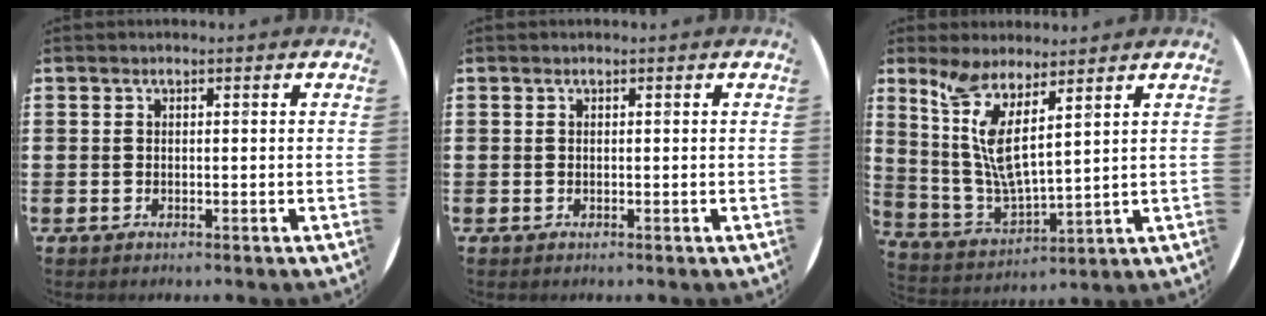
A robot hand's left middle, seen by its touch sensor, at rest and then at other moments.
{"total": 0.0}
{"total": 6.8, "force": [4.3, 1.0, 5.1], "torque": [-0.123, -0.035, 0.072]}